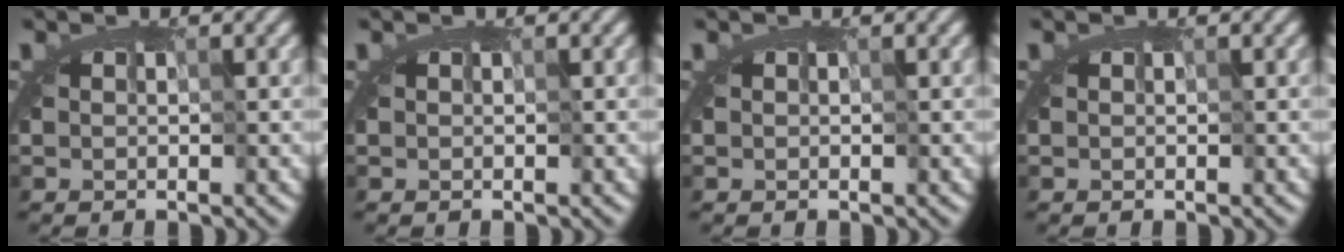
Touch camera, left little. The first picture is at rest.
{"total": 0.0}
{"total": 0.0}
{"total": 0.0}